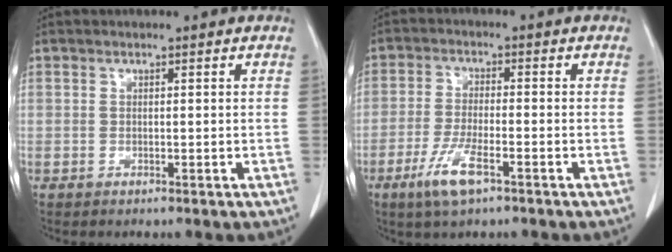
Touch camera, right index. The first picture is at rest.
{"total": 6.2, "force": [-3.5, 1.2, 5.0], "torque": [-0.108, -0.010, -0.062]}